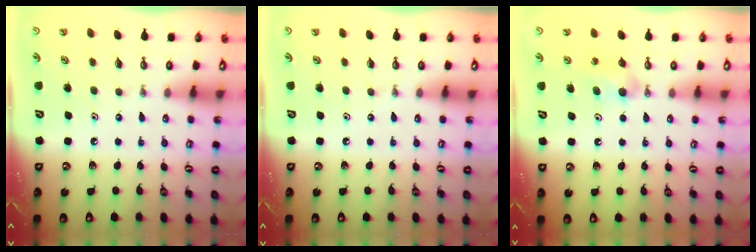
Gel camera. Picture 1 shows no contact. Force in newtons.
{"total": 0.0}
{"total": 5.9, "press": 4.2, "slide": 4.1}